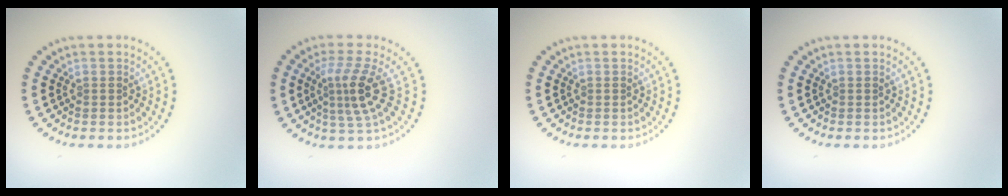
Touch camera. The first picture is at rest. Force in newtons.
{"total": 3.7, "press": 2.7, "slide": 2.5}
{"total": 0.0}
{"total": 0.0}